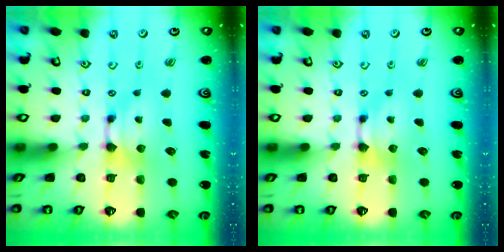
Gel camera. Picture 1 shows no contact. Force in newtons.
{"total": 0.0}